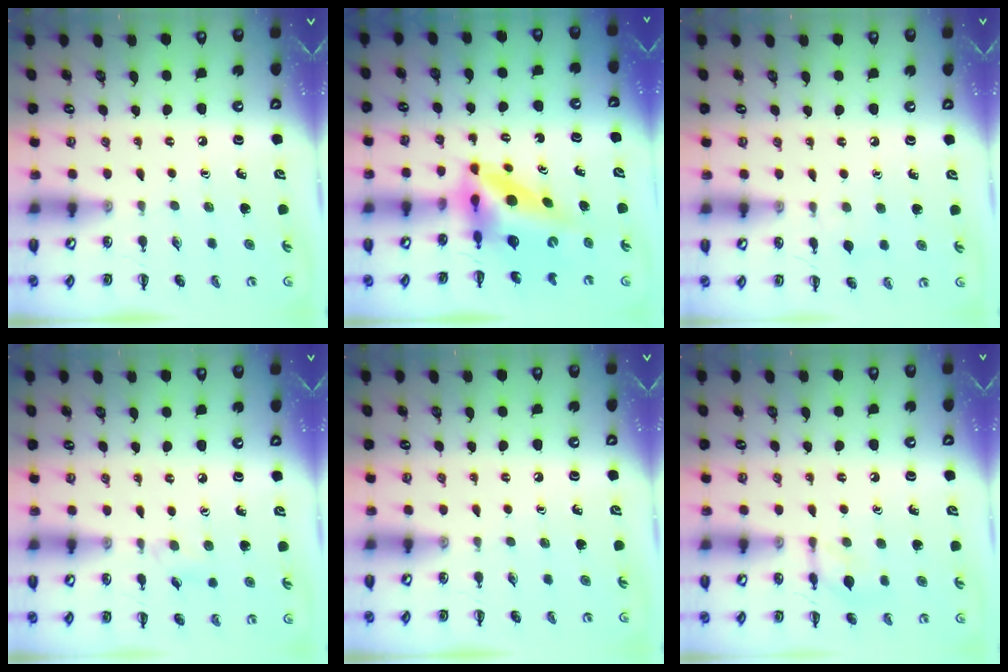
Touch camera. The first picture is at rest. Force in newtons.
{"total": 8.7, "press": 8.3, "slide": 2.6}
{"total": 4.1, "press": 3.8, "slide": 1.6}
{"total": 5.3, "press": 4.9, "slide": 2.1}
{"total": 0.0}
{"total": 6.5, "press": 6.5, "slide": 0.2}